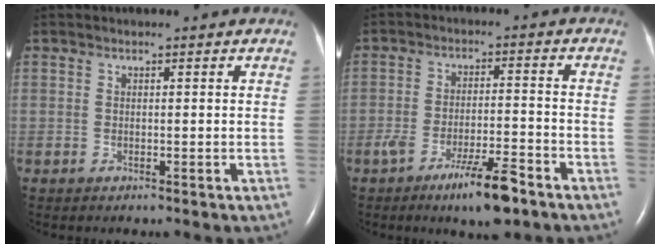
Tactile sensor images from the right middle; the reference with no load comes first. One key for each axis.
{"total": 8.2, "fx": -5.4, "fy": 0.9, "fz": 6.1, "tx": -0.105, "ty": -0.008, "tz": -0.089}